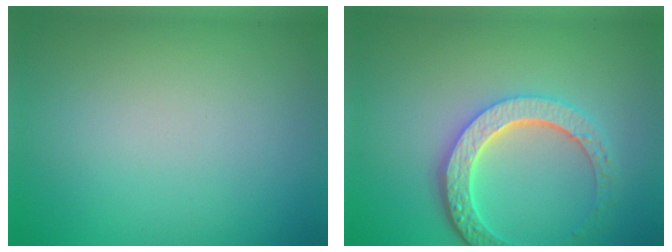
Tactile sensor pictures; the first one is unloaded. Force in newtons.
{"total": 5.6, "press": 4.3, "slide": 3.6}